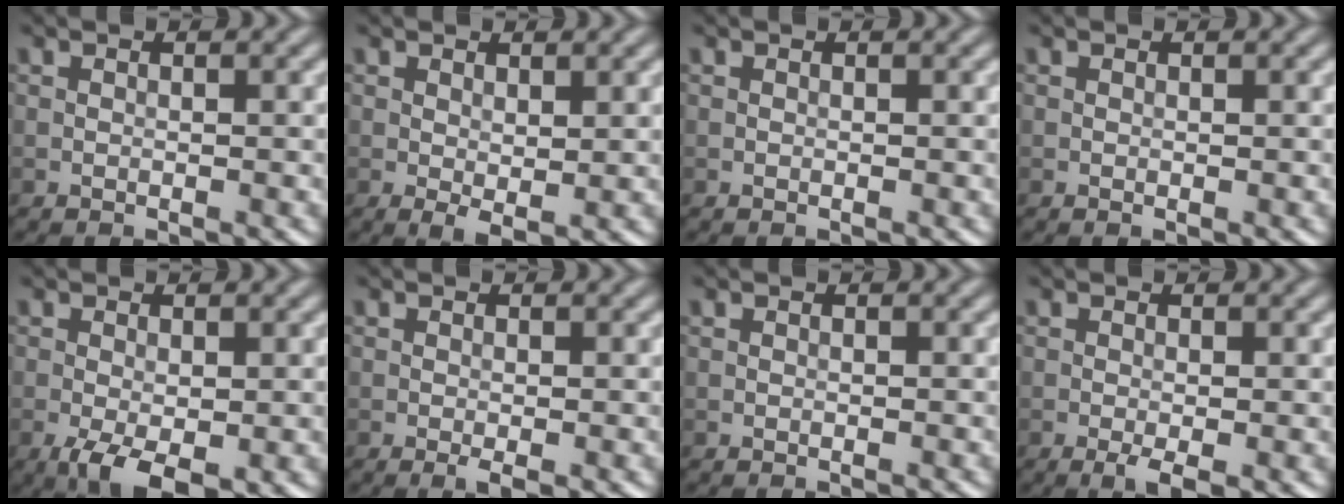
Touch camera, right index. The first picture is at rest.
{"total": 1.4, "force": [0.3, 0.6, 1.3], "torque": [-0.020, -0.006, 0.008]}
{"total": 0.0}
{"total": 0.0}
{"total": 4.7, "force": [-1.9, 2.0, 3.8], "torque": [-0.073, -0.015, -0.028]}
{"total": 1.3, "force": [-0.5, 0.2, 1.3], "torque": [-0.020, -0.006, -0.007]}
{"total": 0.0}
{"total": 2.4, "force": [-0.9, 0.5, 2.1], "torque": [-0.039, -0.007, -0.015]}